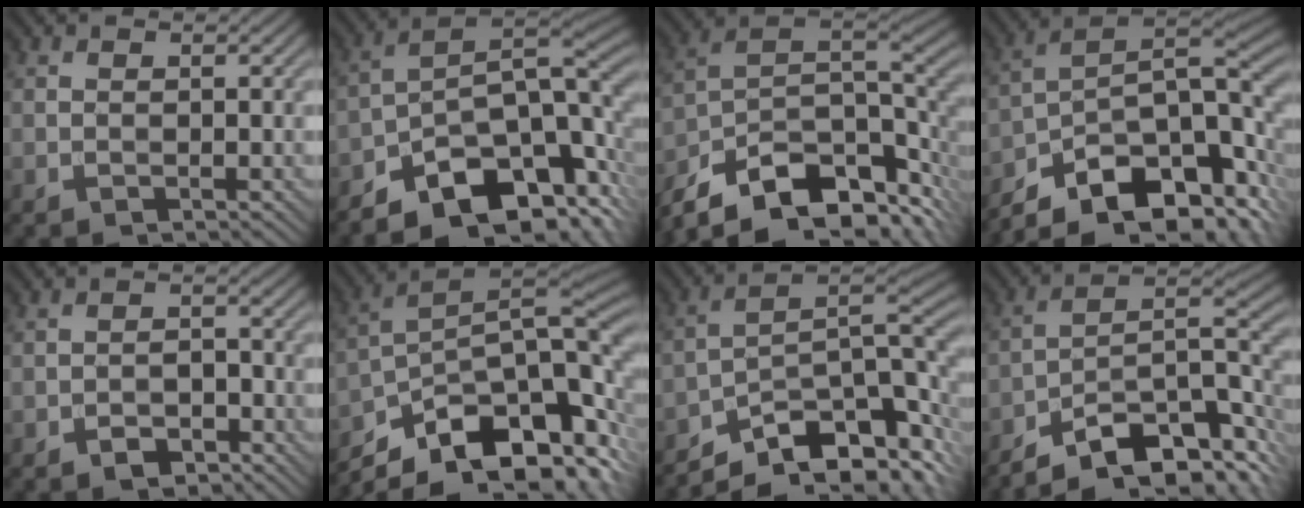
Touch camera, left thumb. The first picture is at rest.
{"total": 14.6, "force": [-7.7, 7.2, 10.0], "torque": [-0.155, -0.017, -0.126]}
{"total": 15.9, "force": [-8.8, 7.8, 10.7], "torque": [-0.221, -0.037, -0.136]}
{"total": 17.5, "force": [-9.4, 8.5, 12.1], "torque": [-0.209, -0.036, -0.134]}
{"total": 3.1, "force": [-2.0, 1.7, 1.5], "torque": [-0.020, 0.004, -0.038]}
{"total": 15.9, "force": [-9.5, 7.4, 10.4], "torque": [-0.204, -0.023, -0.147]}
{"total": 14.3, "force": [-8.6, 5.4, 10.0], "torque": [-0.170, -0.018, -0.127]}
{"total": 15.0, "force": [-10.1, 5.1, 9.8], "torque": [-0.171, -0.012, -0.158]}